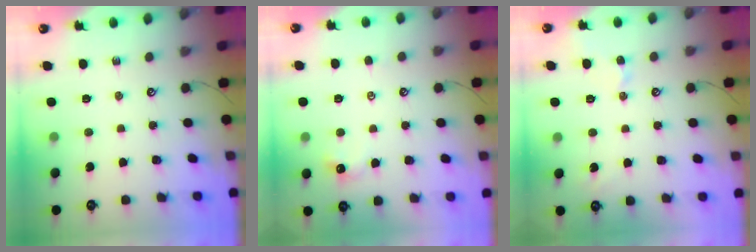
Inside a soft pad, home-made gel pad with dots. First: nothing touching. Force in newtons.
{"total": 0.7, "press": 0.6, "slide": 0.4}
{"total": 2.6, "press": 2.6, "slide": 0.1}